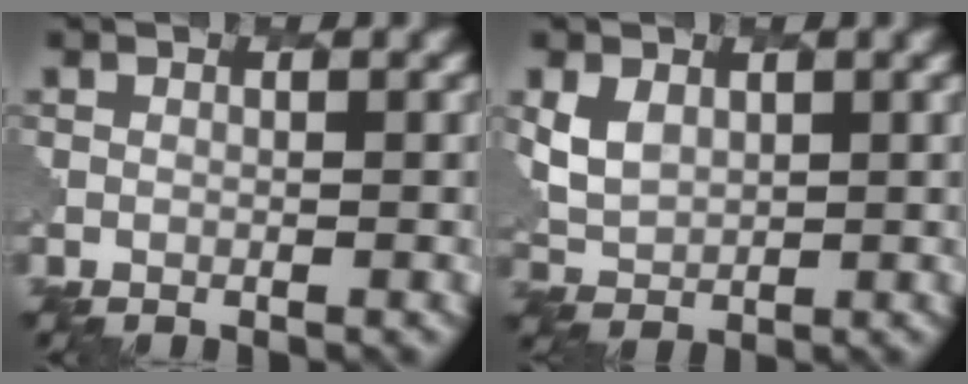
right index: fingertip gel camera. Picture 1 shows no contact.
{"total": 2.9, "force": [1.3, 2.1, 1.4], "torque": [-0.040, -0.001, 0.028]}